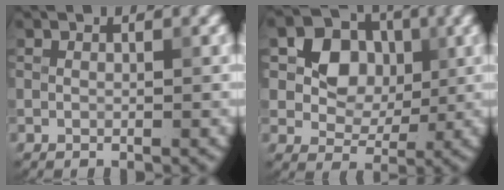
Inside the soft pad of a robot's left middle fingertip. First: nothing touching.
{"total": 6.5, "force": [1.3, 5.4, 3.3], "torque": [-0.056, 0.011, 0.012]}